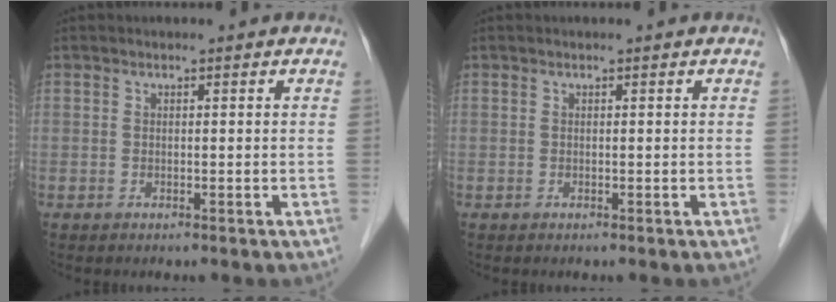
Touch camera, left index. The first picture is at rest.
{"total": 0.0}